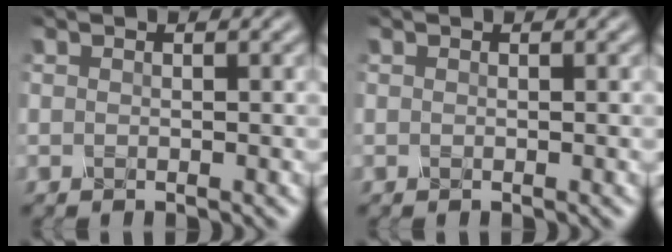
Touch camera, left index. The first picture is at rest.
{"total": 0.0}